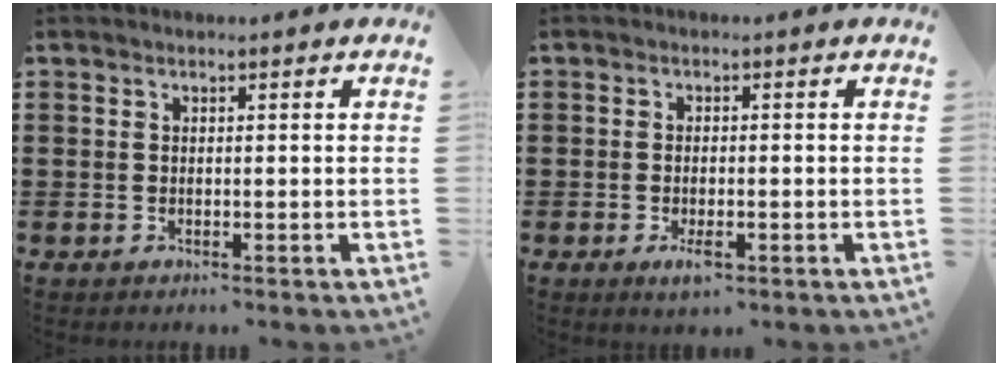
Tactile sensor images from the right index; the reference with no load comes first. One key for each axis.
{"total": 2.4, "fx": -1.0, "fy": 0.7, "fz": 2.1, "tx": -0.042, "ty": -0.005, "tz": -0.019}